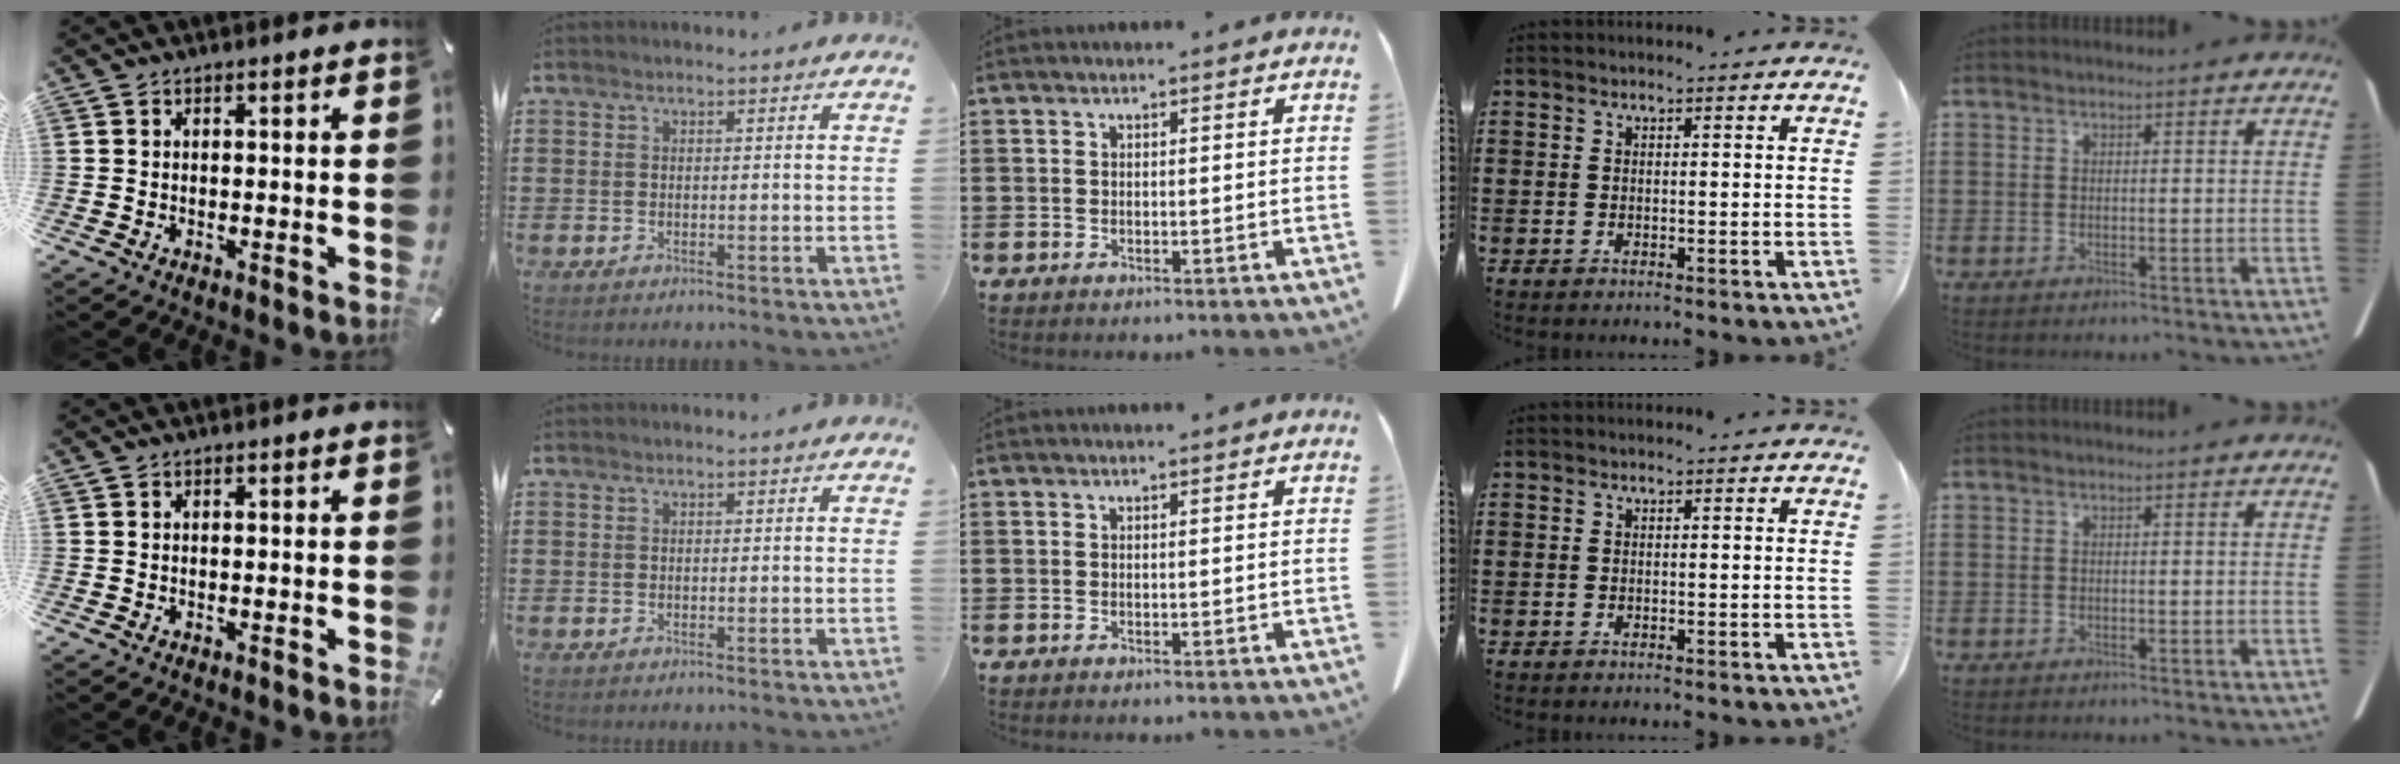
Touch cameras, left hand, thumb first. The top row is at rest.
{}